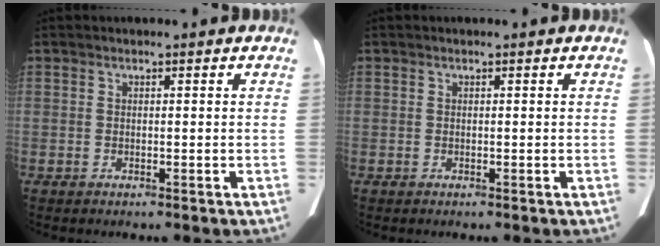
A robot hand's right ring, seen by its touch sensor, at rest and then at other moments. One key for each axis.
{"total": 0.0}